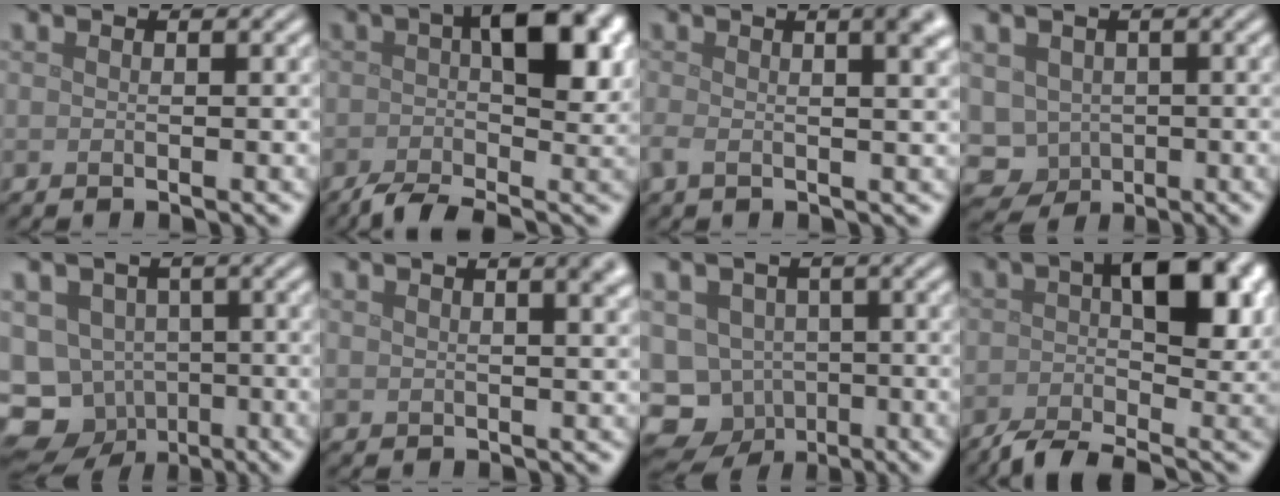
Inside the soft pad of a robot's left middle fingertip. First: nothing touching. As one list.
[{"total": 9.1, "force": [-1.2, 3.6, 8.2], "torque": [-0.130, 0.007, -0.037]}, {"total": 6.2, "force": [1.3, 2.7, 5.4], "torque": [-0.054, 0.014, 0.008]}, {"total": 4.8, "force": [-1.0, 4.4, 1.6], "torque": [-0.028, -0.006, -0.014]}, {"total": 11.8, "force": [-6.2, 9.4, 3.6], "torque": [-0.072, -0.037, -0.102]}, {"total": 5.2, "force": [2.9, 2.4, 3.6], "torque": [-0.021, 0.025, 0.024]}, {"total": 10.4, "force": [-5.6, 8.3, 2.8], "torque": [-0.051, -0.032, -0.095]}, {"total": 8.9, "force": [-2.1, 3.5, 7.9], "torque": [-0.122, 0.006, -0.053]}]